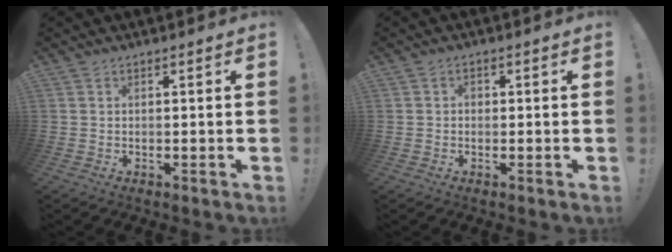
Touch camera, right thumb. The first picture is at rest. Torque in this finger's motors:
{"motor_torque": [0.28, 0.10, -0.07, 0.03, 0.00]}